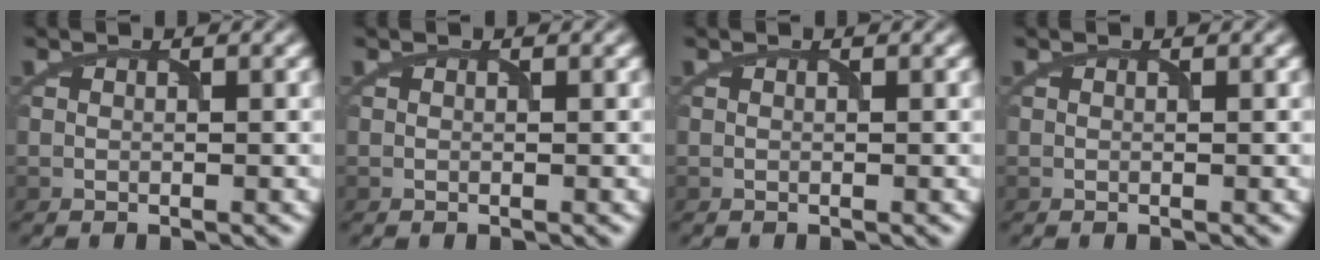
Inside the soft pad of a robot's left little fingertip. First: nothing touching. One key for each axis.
{"total": 0.0}
{"total": 0.0}
{"total": 0.0}